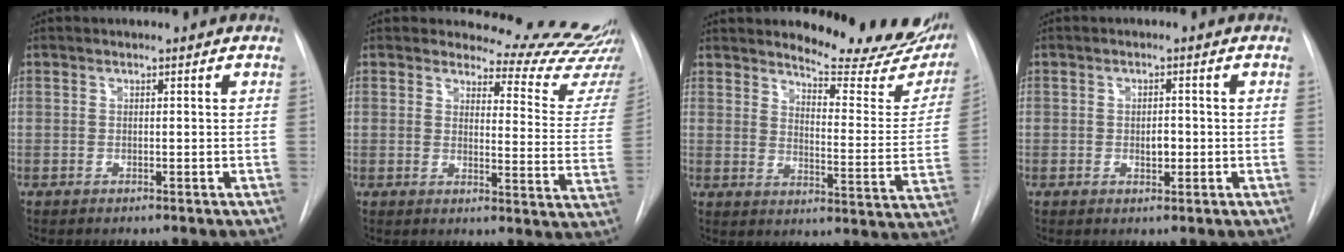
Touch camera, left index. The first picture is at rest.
{"total": 16.8, "force": [16.4, 2.6, 2.2], "torque": [0.003, -0.132, 0.156]}
{"total": 18.4, "force": [16.7, 3.9, 6.5], "torque": [-0.067, -0.087, 0.194]}
{"total": 2.1, "force": [-0.3, 1.2, 1.7], "torque": [-0.027, 0.001, -0.002]}